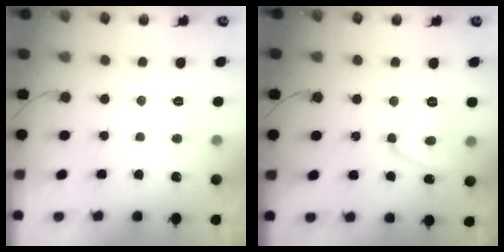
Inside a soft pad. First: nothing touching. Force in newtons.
{"total": 8.8, "press": 8.7, "slide": 0.8}